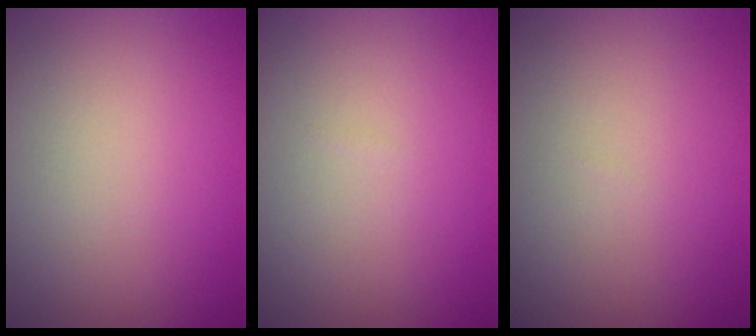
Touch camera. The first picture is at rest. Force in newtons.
{"total": 0.0}
{"total": 0.0}